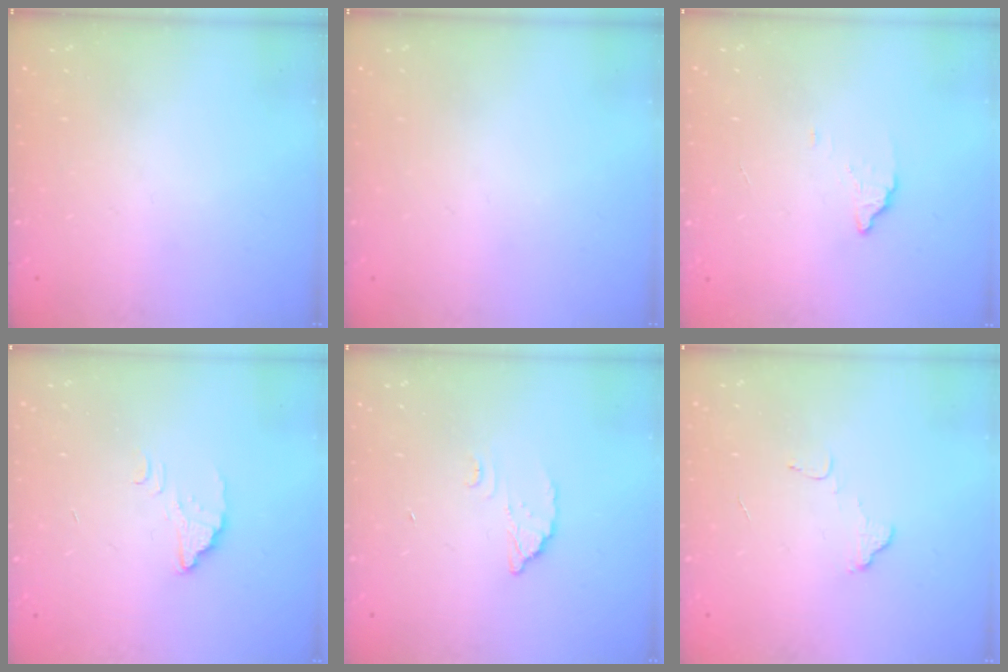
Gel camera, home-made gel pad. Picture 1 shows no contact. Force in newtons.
{"total": 0.0}
{"total": 2.0, "press": 2.0, "slide": 0.1}
{"total": 2.5, "press": 2.5, "slide": 0.2}
{"total": 2.8, "press": 2.8, "slide": 0.2}
{"total": 3.2, "press": 3.2, "slide": 0.2}